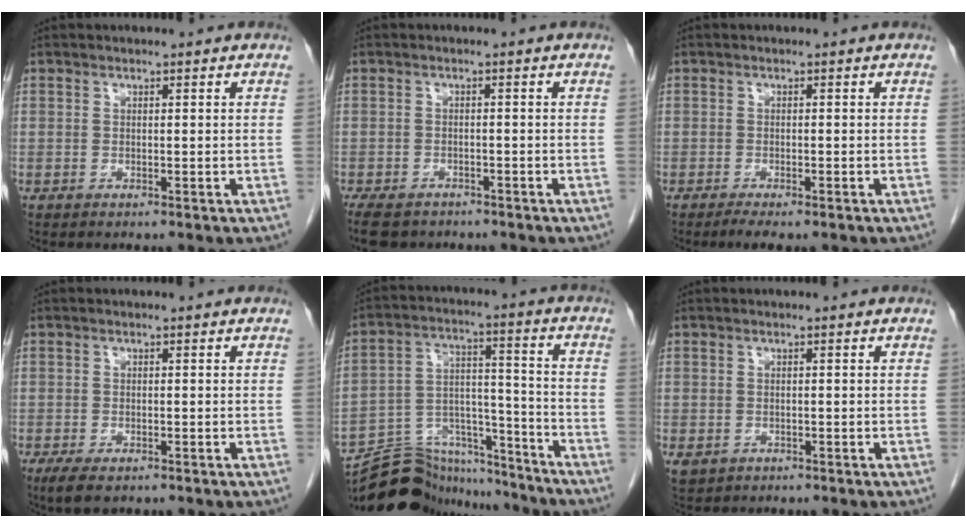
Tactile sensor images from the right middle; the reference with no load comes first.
{"total": 7.9, "force": [-6.2, 4.0, 2.9], "torque": [-0.058, -0.010, -0.094]}
{"total": 3.2, "force": [-2.4, 0.7, 1.9], "torque": [-0.031, -0.010, -0.033]}
{"total": 3.3, "force": [-2.1, 1.3, 2.2], "torque": [-0.047, -0.007, -0.030]}
{"total": 14.1, "force": [-13.6, 3.4, 1.0], "torque": [-0.016, 0.042, -0.218]}
{"total": 2.4, "force": [-1.3, 1.9, 0.7], "torque": [-0.018, -0.002, -0.014]}